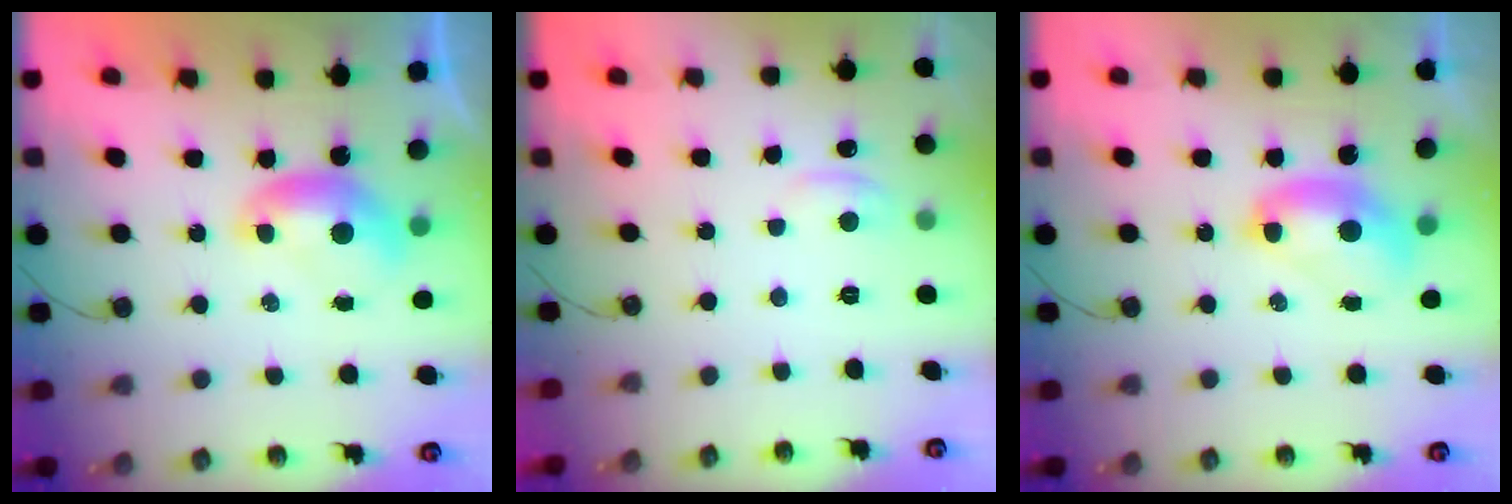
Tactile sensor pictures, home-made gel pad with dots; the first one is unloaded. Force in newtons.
{"total": 1.0, "press": 0.8, "slide": 0.7}
{"total": 2.7, "press": 2.7, "slide": 0.1}